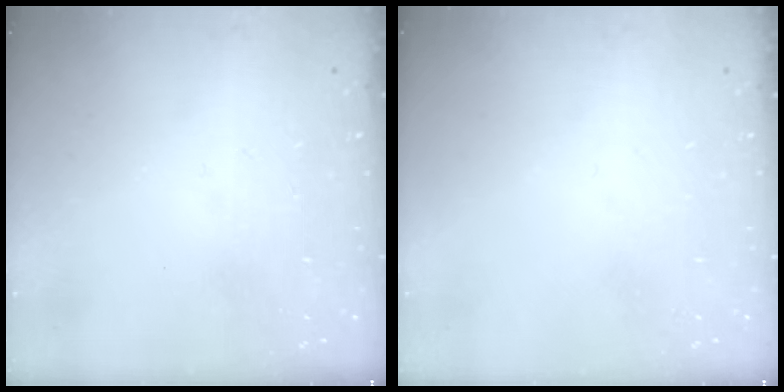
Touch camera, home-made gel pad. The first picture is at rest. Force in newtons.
{"total": 0.0}